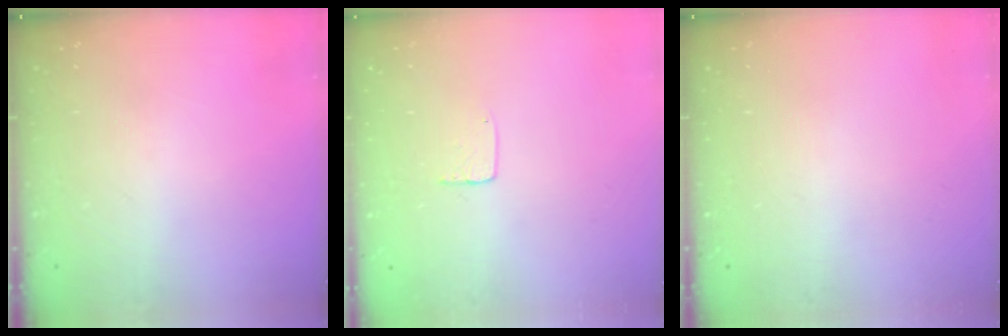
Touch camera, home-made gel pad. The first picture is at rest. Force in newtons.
{"total": 3.6, "press": 3.6, "slide": 0.2}
{"total": 0.0}